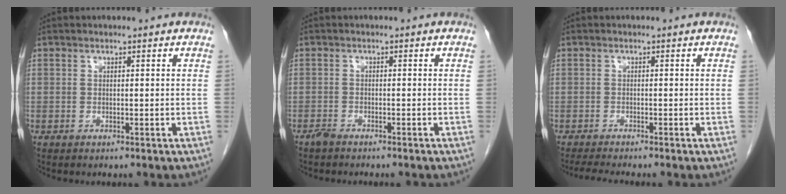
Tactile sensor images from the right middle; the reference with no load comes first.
{"total": 2.6, "force": [-2.3, 0.6, 1.2], "torque": [-0.024, -0.004, -0.028]}
{"total": 4.0, "force": [-3.5, -0.1, 1.9], "torque": [-0.032, -0.013, -0.057]}